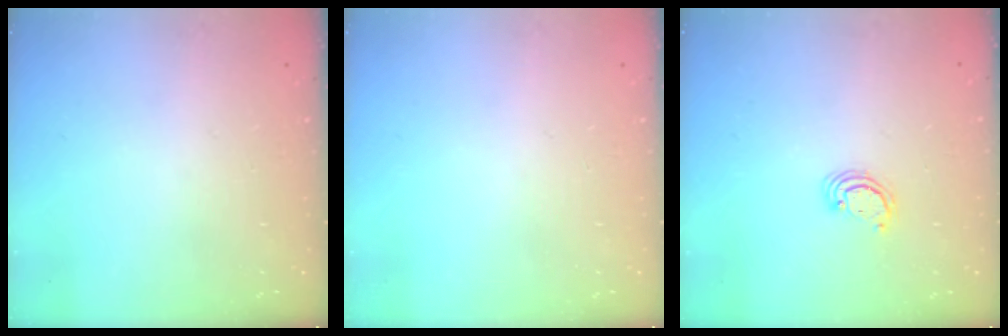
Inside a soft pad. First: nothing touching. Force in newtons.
{"total": 0.0}
{"total": 2.6, "press": 2.5, "slide": 0.3}